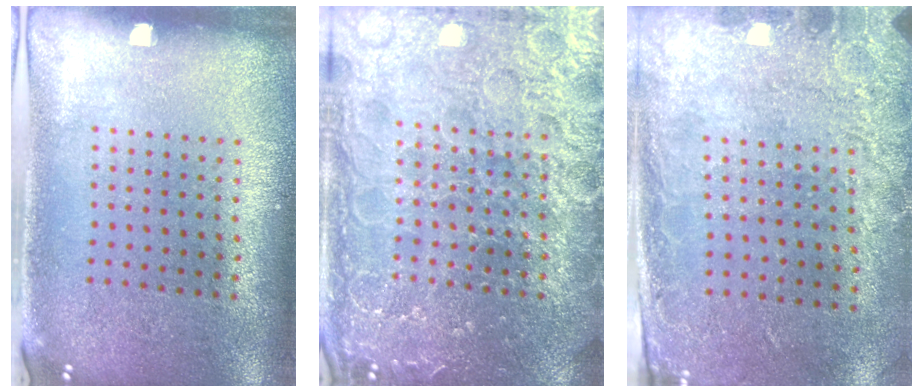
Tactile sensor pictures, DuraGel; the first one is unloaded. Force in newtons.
{"total": 6.9, "press": 6.9, "slide": 0.8}
{"total": 2.6, "press": 2.0, "slide": 1.7}